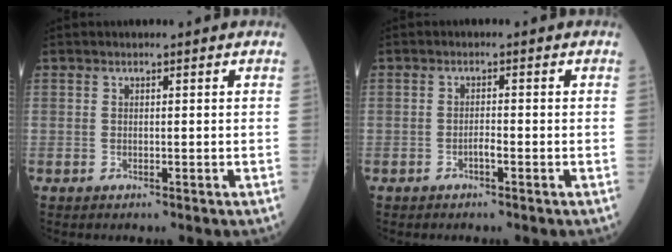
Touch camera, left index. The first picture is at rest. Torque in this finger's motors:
{"motor_torque": [0.31, 0.20, 0.00, 0.00]}